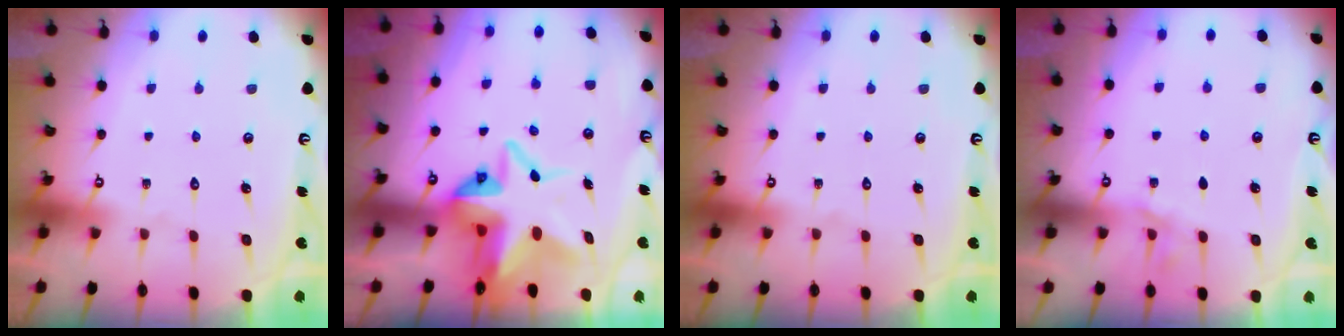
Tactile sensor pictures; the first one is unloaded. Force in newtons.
{"total": 10.1, "press": 10.0, "slide": 0.8}
{"total": 0.0}
{"total": 3.5, "press": 2.7, "slide": 2.2}